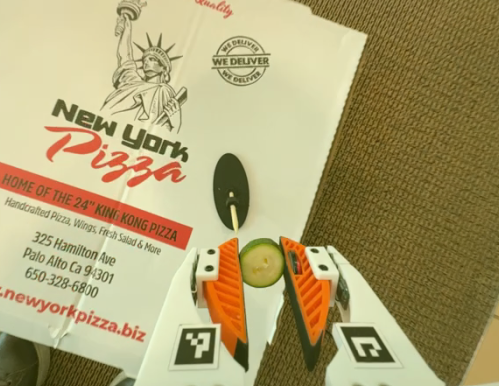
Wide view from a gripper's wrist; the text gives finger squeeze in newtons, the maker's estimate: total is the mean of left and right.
{"total": 7.9, "left": 7.7, "right": 8.1}